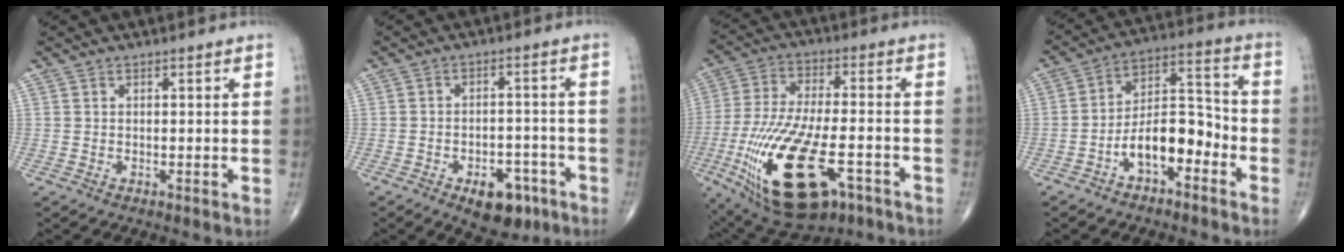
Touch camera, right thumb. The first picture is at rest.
{"total": 9.1, "force": [-4.9, 5.2, 5.7], "torque": [-0.055, 0.030, -0.062]}
{"total": 24.8, "force": [-9.8, 10.5, 20.2], "torque": [-0.444, -0.003, -0.157]}
{"total": 11.1, "force": [-4.9, 5.6, 8.2], "torque": [-0.119, 0.059, -0.088]}